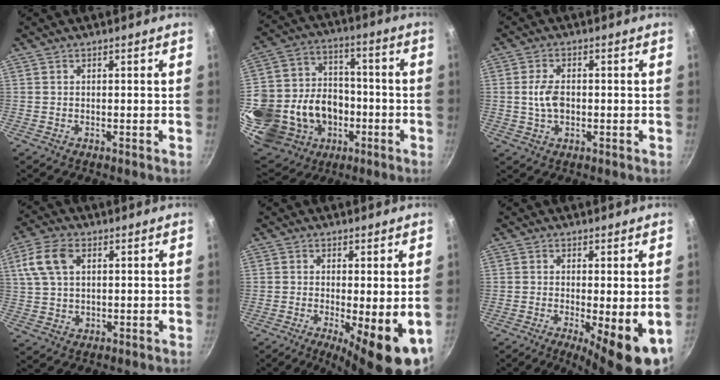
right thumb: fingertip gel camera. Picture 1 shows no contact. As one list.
[{"total": 28.6, "force": [-6.8, 22.9, 15.7], "torque": [-0.318, 0.044, -0.084]}, {"total": 5.0, "force": [-0.2, 3.0, 3.9], "torque": [-0.070, 0.007, -0.006]}, {"total": 8.9, "force": [2.8, 5.8, 6.2], "torque": [-0.117, 0.006, 0.050]}, {"total": 12.9, "force": [-3.5, 3.3, 12.0], "torque": [-0.162, -0.014, -0.045]}, {"total": 10.4, "force": [-2.5, 2.7, 9.8], "torque": [-0.128, -0.012, -0.028]}]